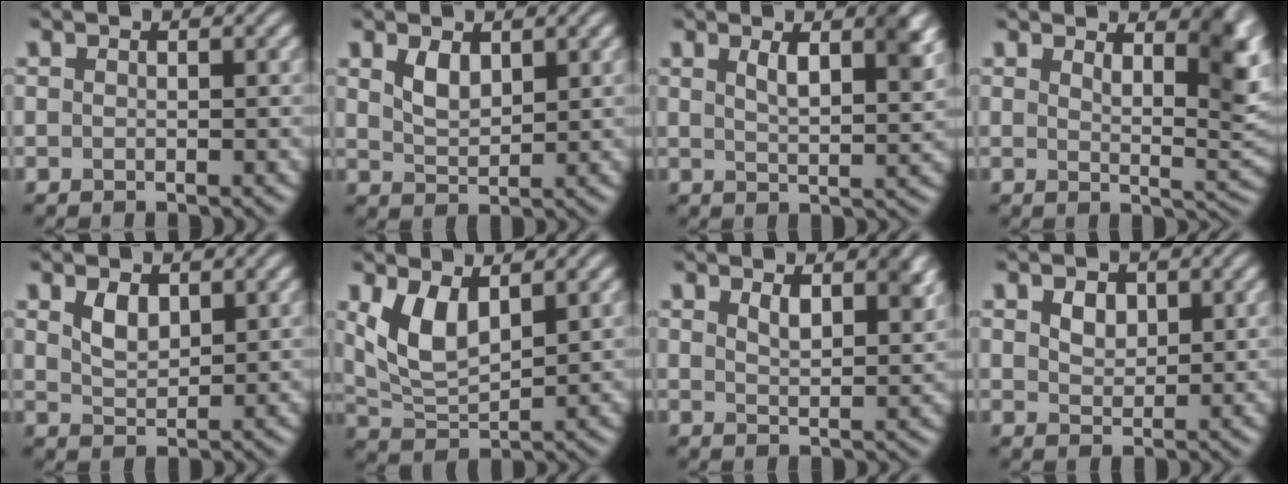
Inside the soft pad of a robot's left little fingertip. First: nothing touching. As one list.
[{"total": 2.4, "force": [1.3, 1.2, 1.5], "torque": [-0.035, -0.002, 0.031]}, {"total": 4.3, "force": [2.0, 1.4, 3.5], "torque": [-0.055, 0.000, 0.033]}, {"total": 5.9, "force": [3.2, 2.1, 4.5], "torque": [-0.055, -0.009, 0.050]}, {"total": 2.3, "force": [1.3, 1.2, 1.4], "torque": [-0.032, -0.002, 0.030]}, {"total": 4.8, "force": [2.1, 2.3, 3.6], "torque": [-0.083, -0.007, 0.047]}, {"total": 3.2, "force": [2.0, 1.2, 2.2], "torque": [-0.040, -0.005, 0.036]}, {"total": 2.0, "force": [1.0, 1.4, 1.2], "torque": [-0.026, 0.000, 0.020]}]